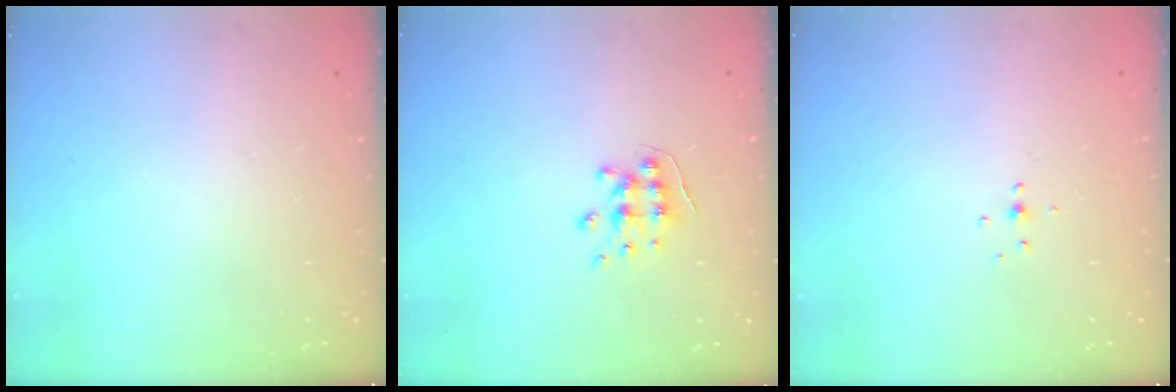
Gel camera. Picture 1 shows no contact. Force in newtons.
{"total": 5.9, "press": 5.9, "slide": 0.5}
{"total": 3.0, "press": 2.9, "slide": 0.8}